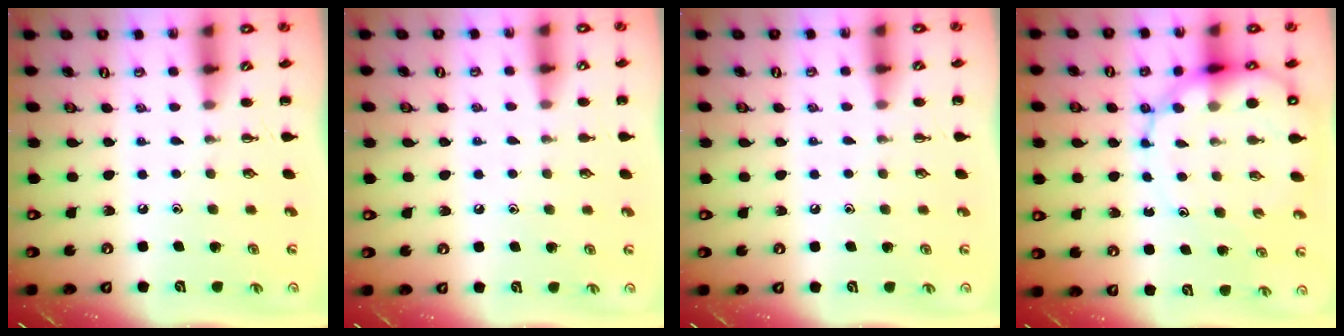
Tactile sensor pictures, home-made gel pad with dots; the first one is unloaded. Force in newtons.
{"total": 5.8, "press": 5.5, "slide": 2.0}
{"total": 3.0, "press": 2.8, "slide": 1.1}
{"total": 13.5, "press": 13.0, "slide": 3.4}